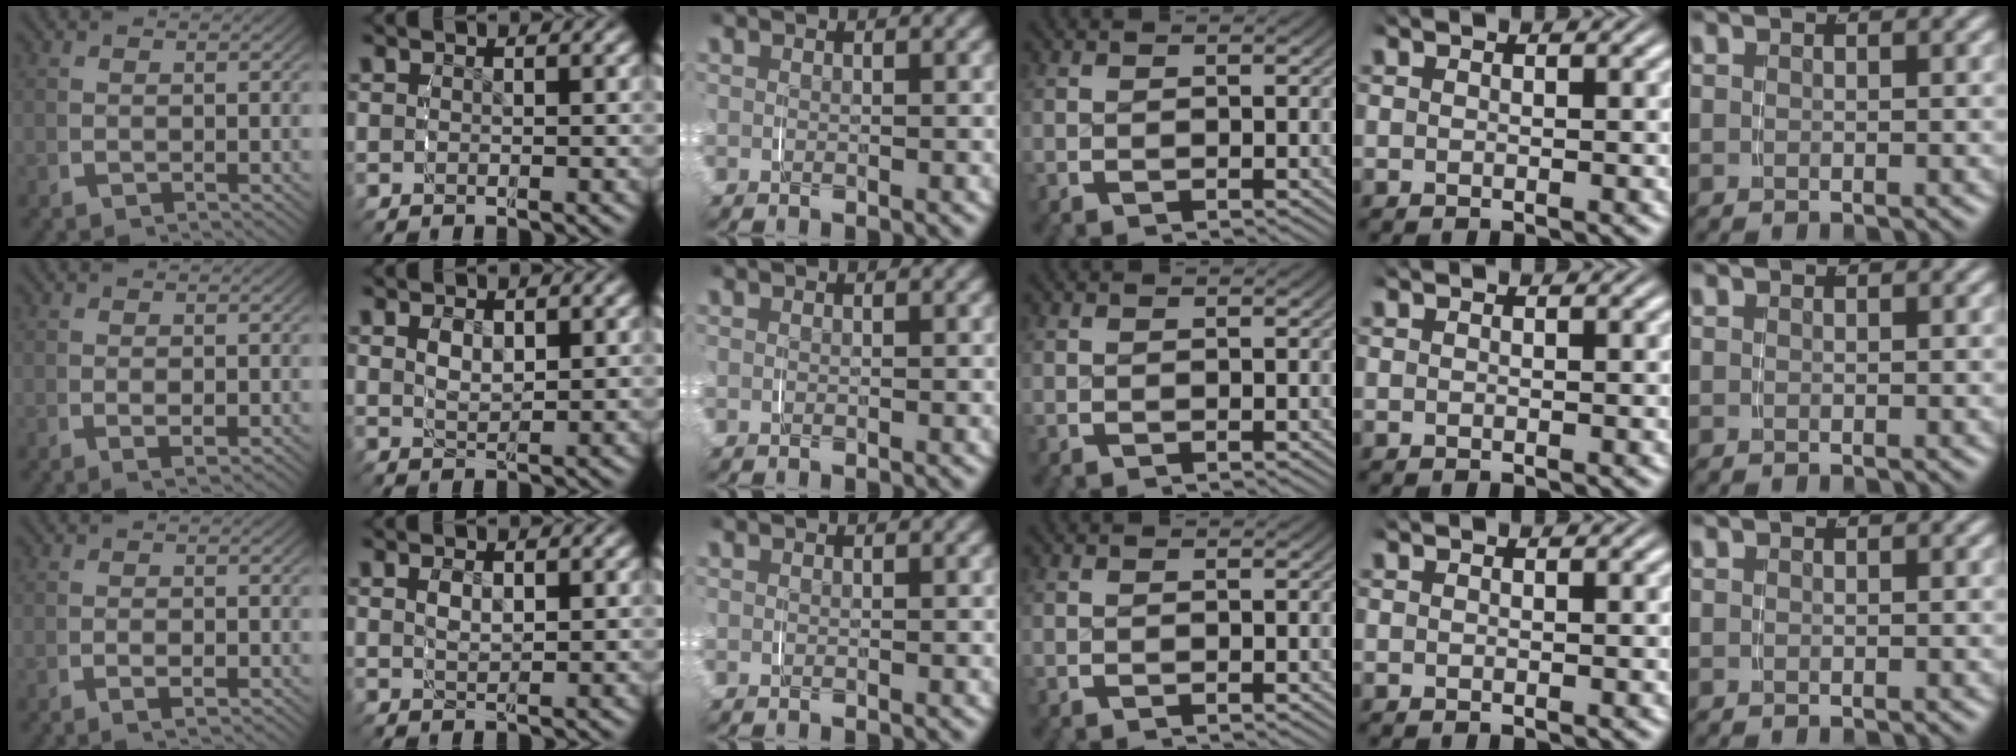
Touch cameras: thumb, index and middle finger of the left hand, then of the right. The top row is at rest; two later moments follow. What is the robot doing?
{"motion": "grasp_and_lifting", "object": "pen bag"}